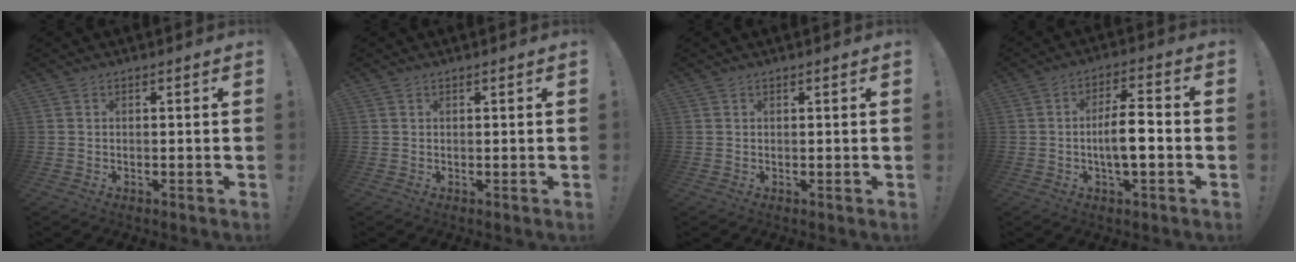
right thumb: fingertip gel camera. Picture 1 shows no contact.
{"total": 0.0}
{"total": 0.0}
{"total": 9.3, "force": [-1.9, 2.6, 8.7], "torque": [-0.160, 0.010, -0.038]}